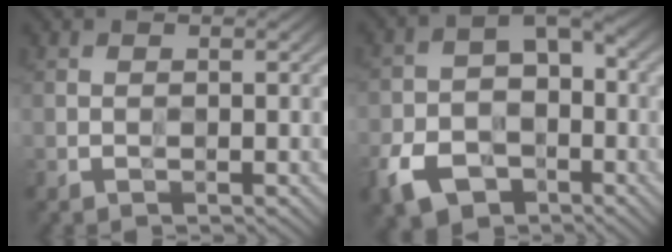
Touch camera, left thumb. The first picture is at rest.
{"total": 9.7, "force": [-4.7, 6.5, 5.5], "torque": [-0.108, -0.018, -0.097]}